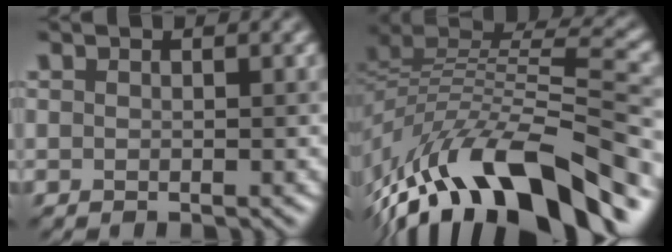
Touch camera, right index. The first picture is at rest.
{"total": 12.7, "force": [-7.6, 5.2, 8.7], "torque": [-0.173, 0.030, -0.138]}